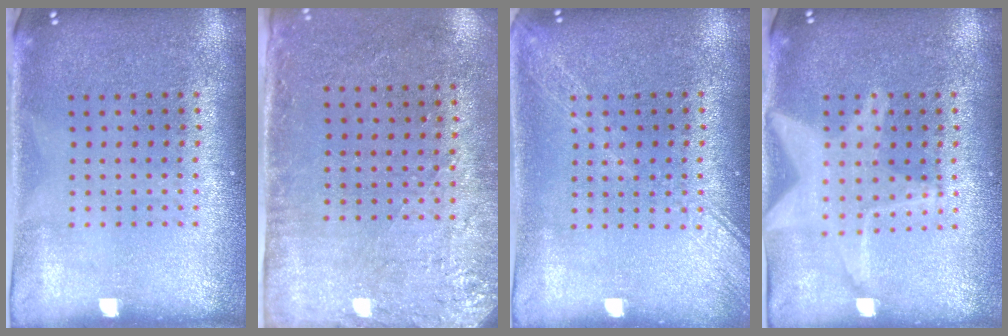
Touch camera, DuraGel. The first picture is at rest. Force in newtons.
{"total": 2.8, "press": 2.3, "slide": 1.6}
{"total": 2.6, "press": 2.6, "slide": 0.3}
{"total": 3.1, "press": 3.1, "slide": 0.4}